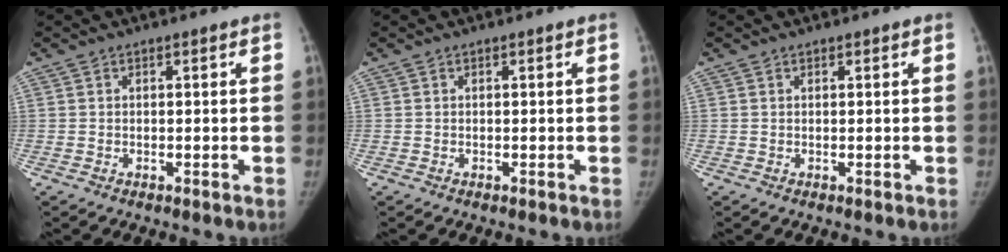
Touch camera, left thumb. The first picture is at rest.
{"total": 0.0}
{"total": 0.0}